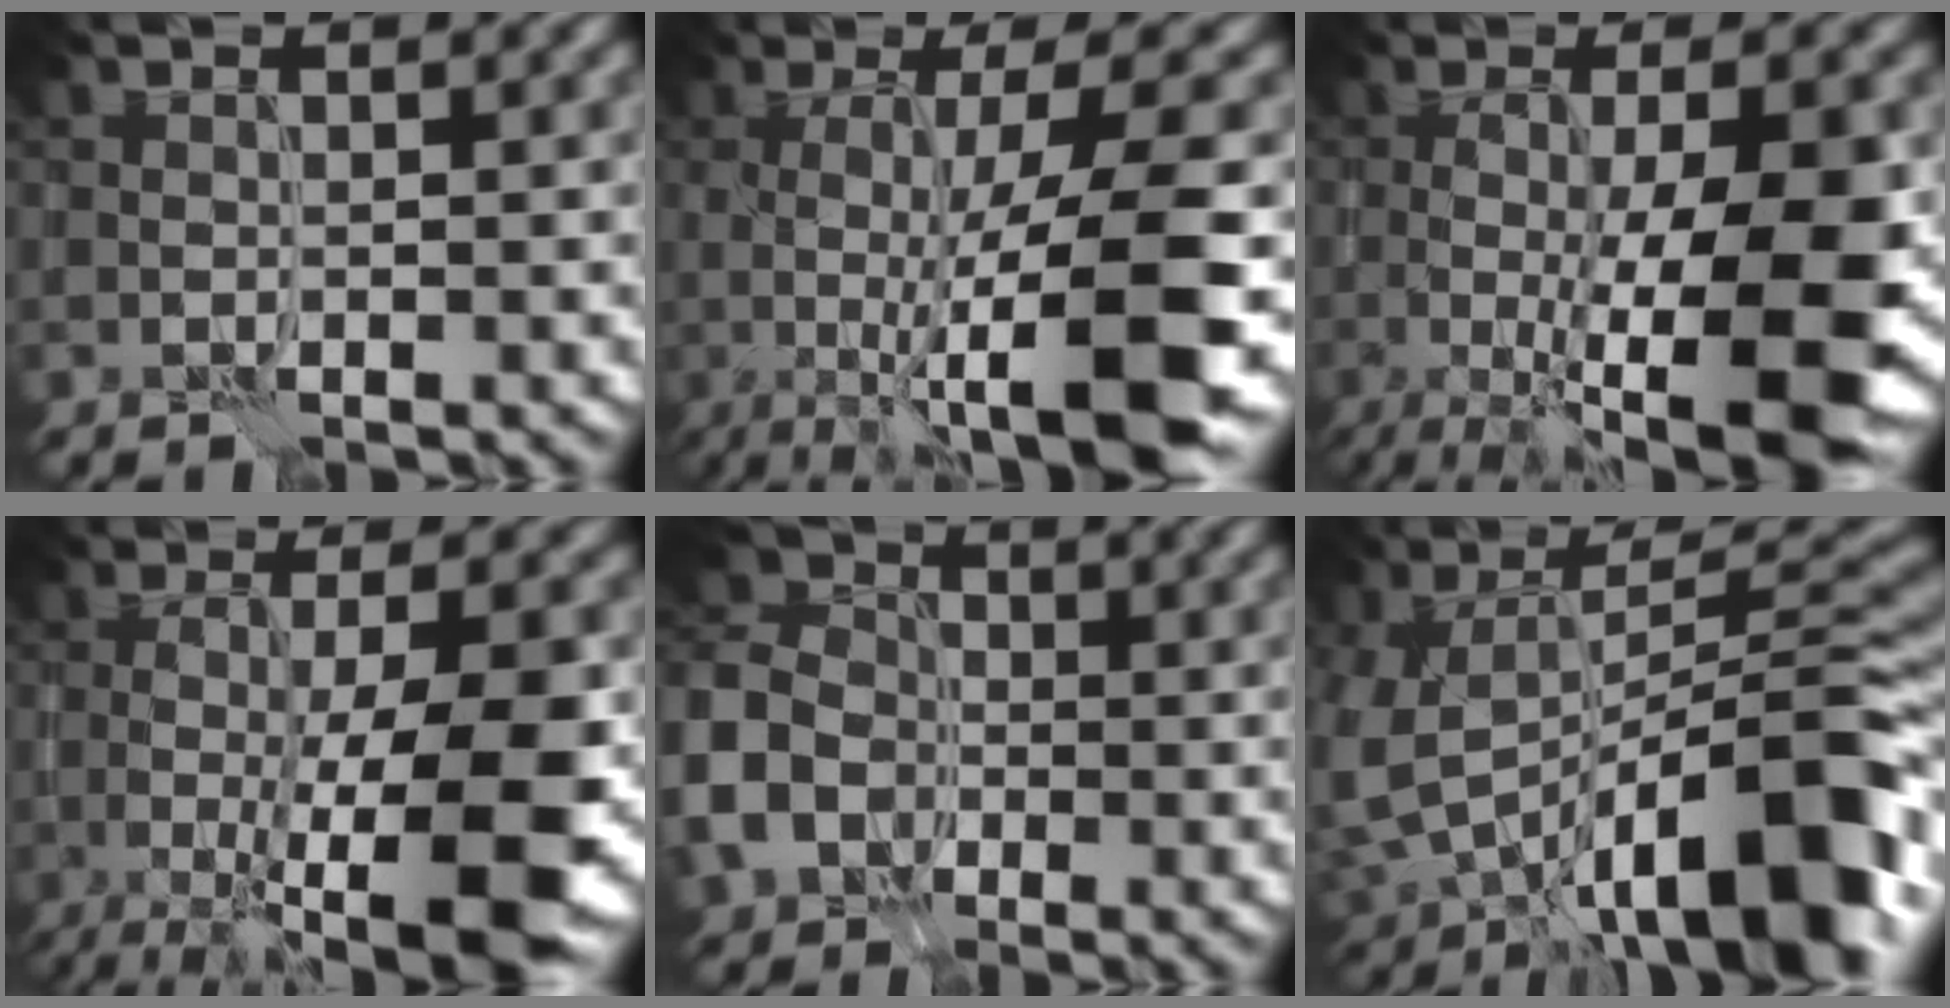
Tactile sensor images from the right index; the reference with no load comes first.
{"total": 13.2, "force": [-2.5, 3.1, 12.5], "torque": [-0.161, -0.009, -0.034]}
{"total": 13.2, "force": [-2.6, 3.4, 12.5], "torque": [-0.167, -0.009, -0.034]}
{"total": 12.5, "force": [-2.8, 3.3, 11.7], "torque": [-0.162, -0.013, -0.037]}
{"total": 7.8, "force": [-3.3, 5.9, 3.8], "torque": [-0.105, -0.010, -0.085]}
{"total": 12.4, "force": [-4.6, 5.2, 10.3], "torque": [-0.157, -0.003, -0.067]}